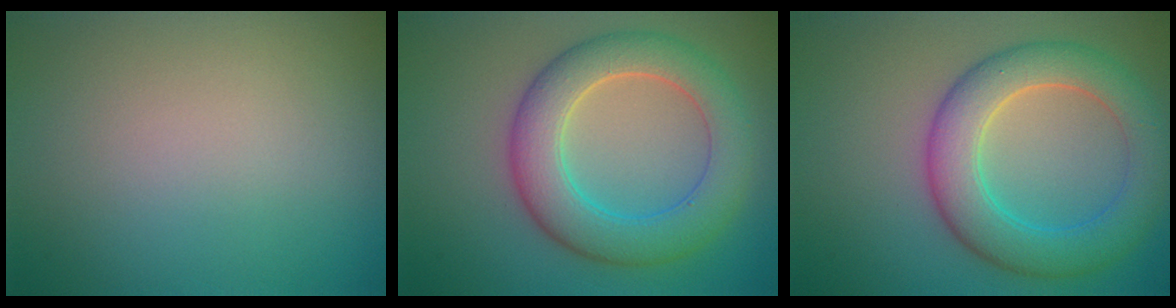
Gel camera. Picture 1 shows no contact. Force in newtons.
{"total": 6.7, "press": 6.7, "slide": 0.2}
{"total": 6.6, "press": 6.6, "slide": 0.1}